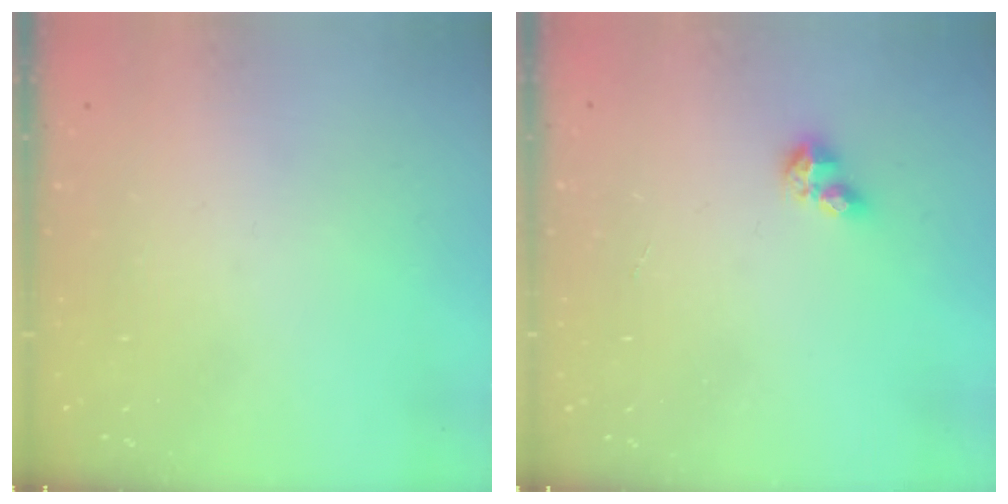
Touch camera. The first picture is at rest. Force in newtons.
{"total": 4.6, "press": 4.6, "slide": 0.4}